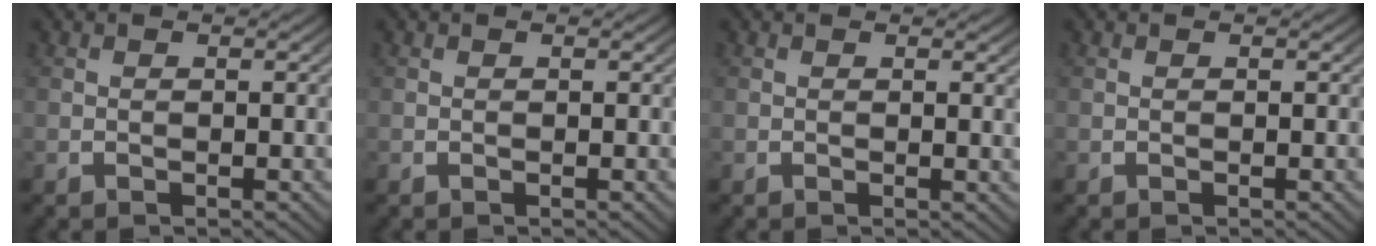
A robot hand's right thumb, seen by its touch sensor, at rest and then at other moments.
{"total": 0.0}
{"total": 0.6, "force": [0.4, 0.0, 0.5], "torque": [-0.009, -0.003, 0.005]}
{"total": 0.0}